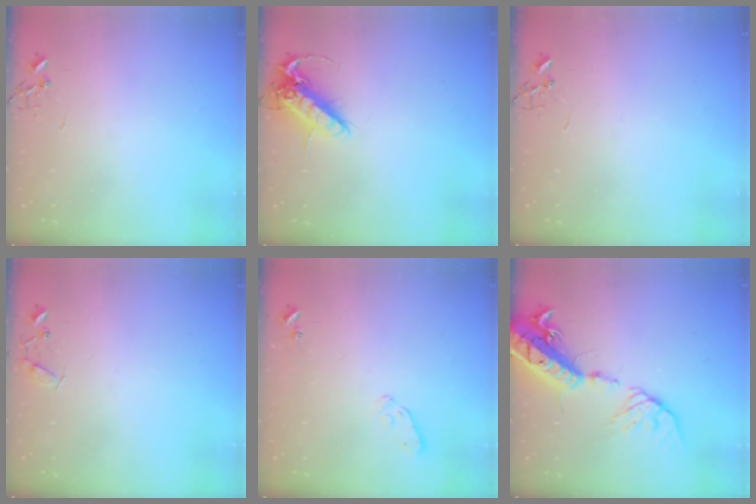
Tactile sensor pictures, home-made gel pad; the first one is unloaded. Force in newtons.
{"total": 14.2, "press": 14.0, "slide": 2.2}
{"total": 0.0}
{"total": 7.7, "press": 7.6, "slide": 0.5}
{"total": 5.3, "press": 5.3, "slide": 0.7}
{"total": 21.1, "press": 20.7, "slide": 4.1}